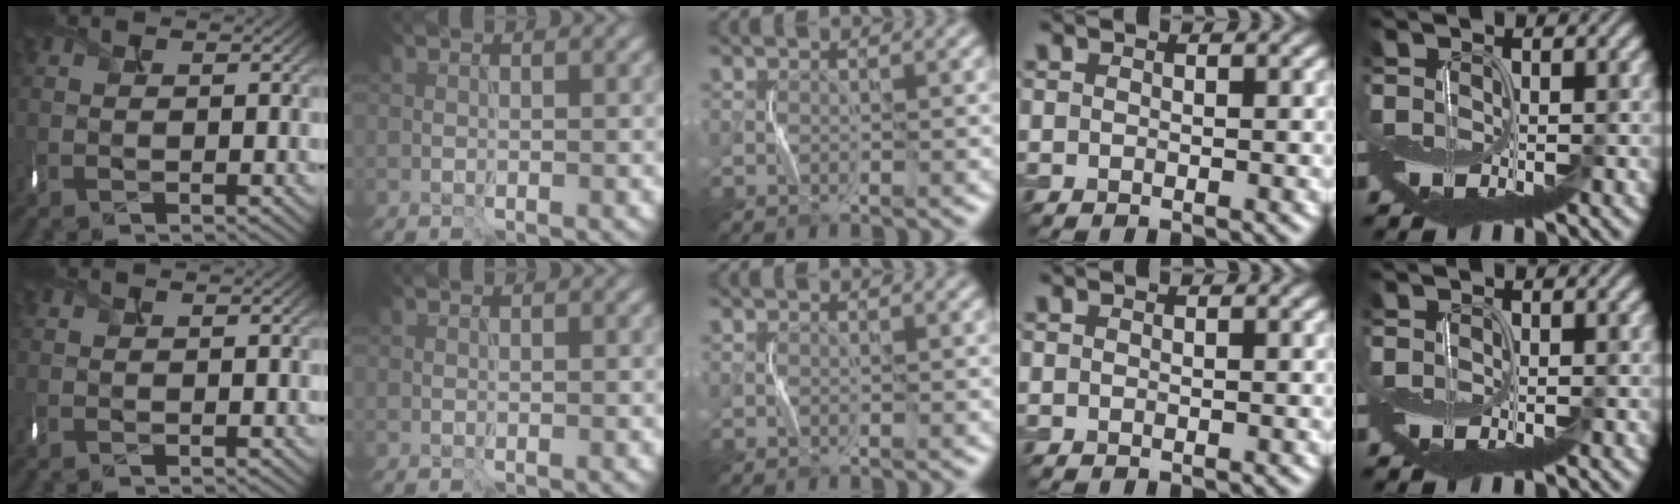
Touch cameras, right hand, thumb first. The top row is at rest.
{}